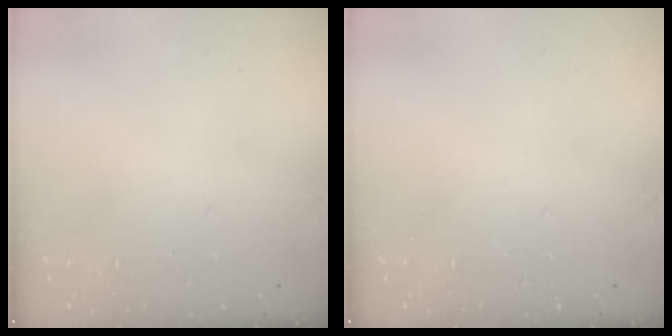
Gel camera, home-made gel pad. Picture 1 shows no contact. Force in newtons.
{"total": 0.0}